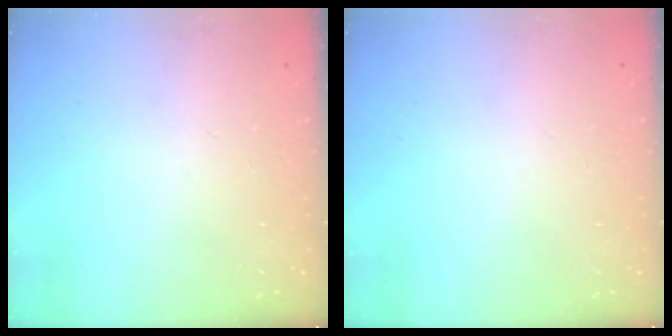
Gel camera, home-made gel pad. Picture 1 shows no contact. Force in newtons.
{"total": 0.0}